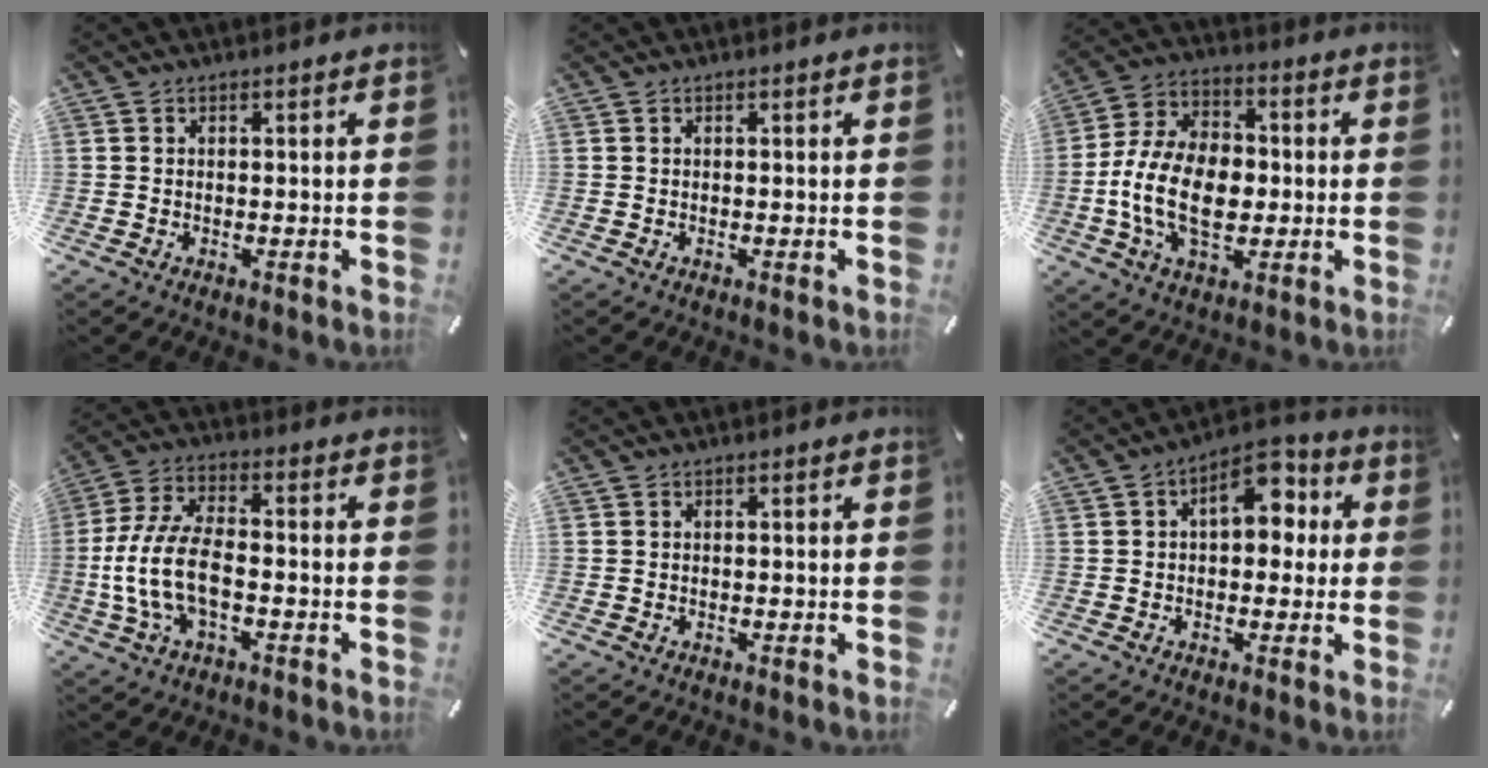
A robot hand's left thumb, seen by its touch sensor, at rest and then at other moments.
{"total": 0.0}
{"total": 15.9, "force": [-2.8, 10.4, 11.7], "torque": [-0.260, 0.010, -0.050]}
{"total": 12.1, "force": [-3.1, 6.1, 10.0], "torque": [-0.219, -0.003, -0.056]}
{"total": 0.0}
{"total": 10.1, "force": [2.4, 6.2, 7.6], "torque": [-0.092, -0.004, 0.033]}